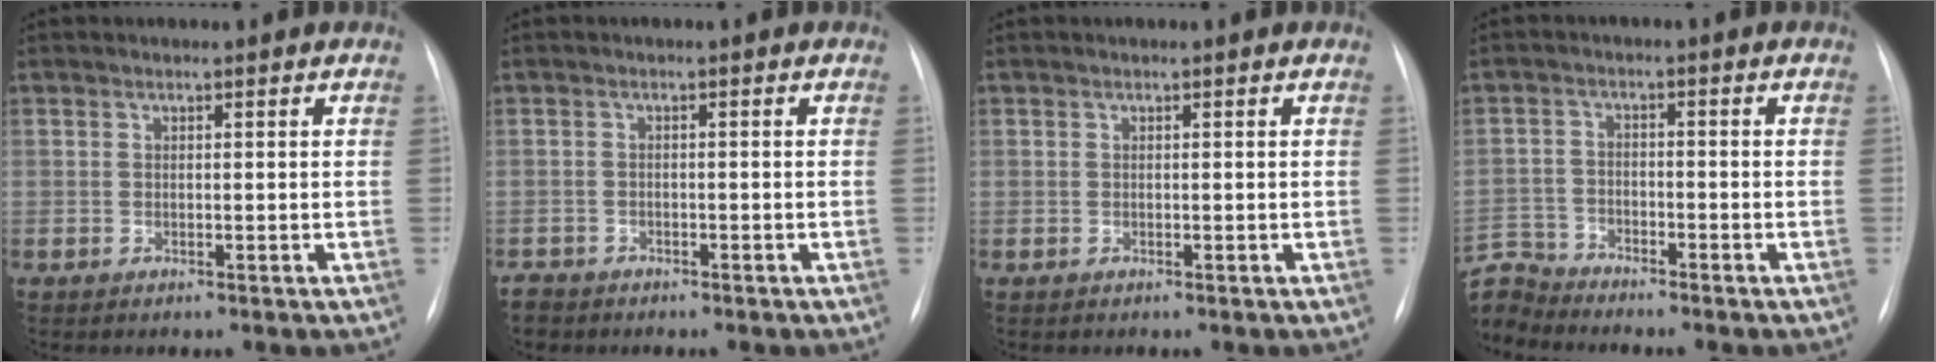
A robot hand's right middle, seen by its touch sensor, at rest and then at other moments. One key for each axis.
{"total": 2.6, "fx": -2.2, "fy": 1.4, "fz": -0.1, "tx": -0.004, "ty": 0.001, "tz": -0.039}
{"total": 0.0}
{"total": 6.6, "fx": -6.5, "fy": 0.7, "fz": -0.7, "tx": 0.009, "ty": 0.004, "tz": -0.133}